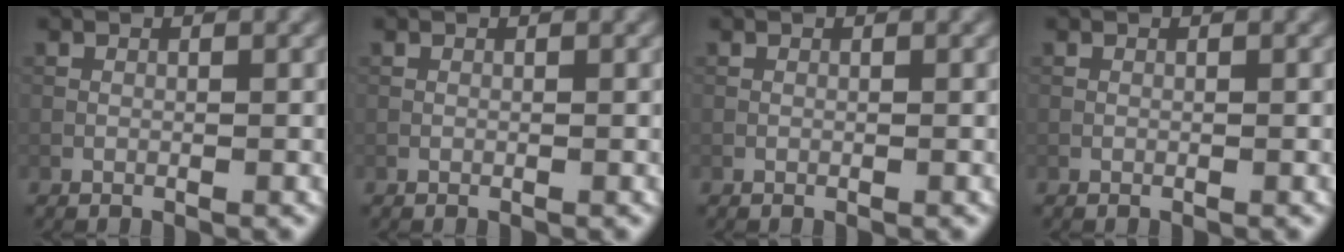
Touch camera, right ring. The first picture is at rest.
{"total": 0.0}
{"total": 0.0}
{"total": 0.0}